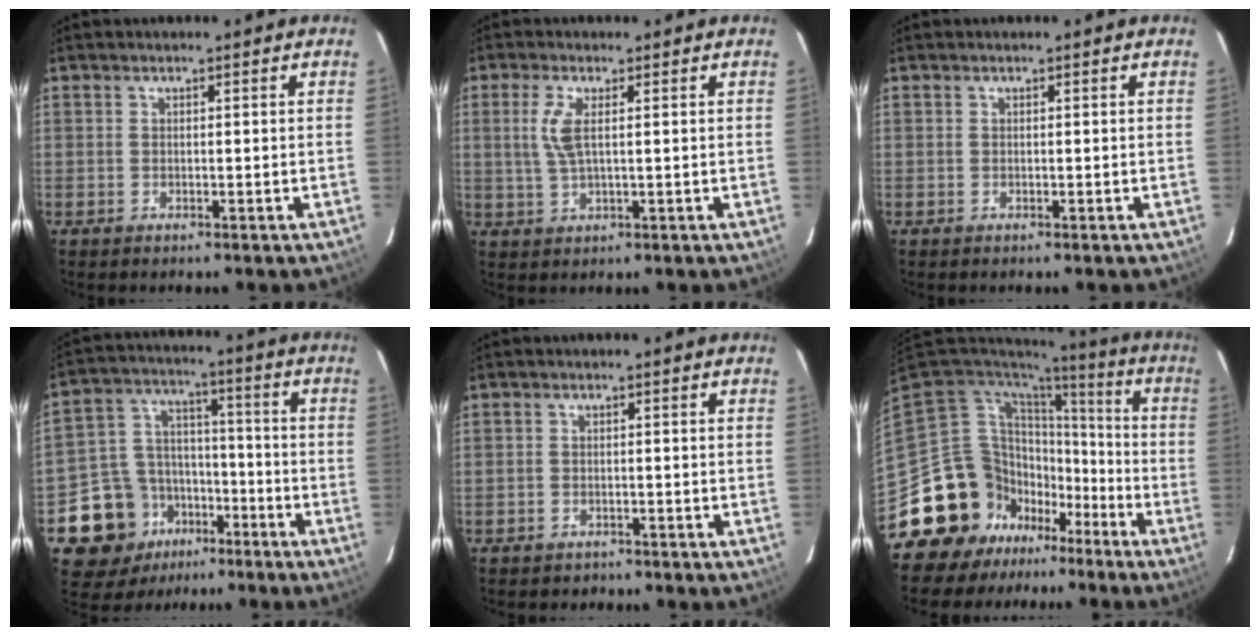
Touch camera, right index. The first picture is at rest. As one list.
[{"total": 4.6, "force": [1.0, 1.3, 4.3], "torque": [-0.093, 0.002, 0.022]}, {"total": 0.0}, {"total": 13.6, "force": [-8.0, 10.0, 4.5], "torque": [-0.119, 0.039, -0.121]}, {"total": 2.0, "force": [-1.5, 1.4, 0.1], "torque": [-0.009, 0.003, -0.020]}, {"total": 17.2, "force": [-10.3, 13.5, 2.8], "torque": [-0.083, 0.059, -0.168]}]